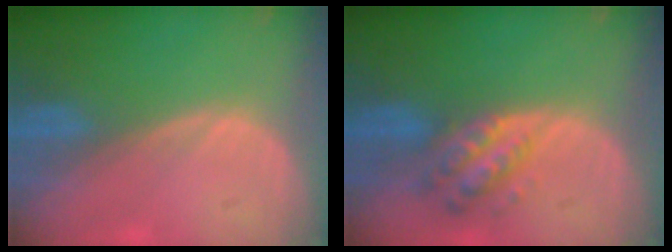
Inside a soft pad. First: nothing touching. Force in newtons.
{"total": 6.2, "press": 5.6, "slide": 2.7}